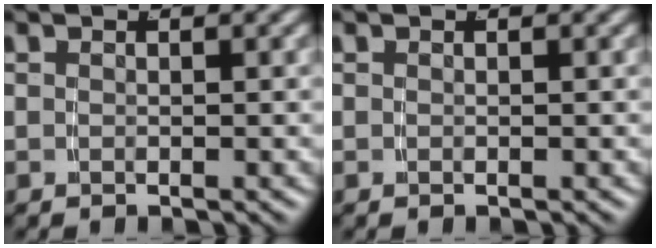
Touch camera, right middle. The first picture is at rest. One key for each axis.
{"total": 0.0}